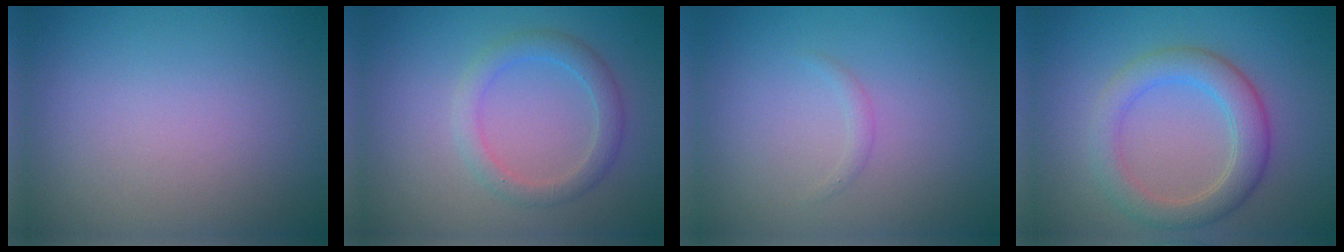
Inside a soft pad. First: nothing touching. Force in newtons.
{"total": 2.5, "press": 2.5, "slide": 0.0}
{"total": 0.6, "press": 0.6, "slide": 0.0}
{"total": 4.2, "press": 4.2, "slide": 0.2}